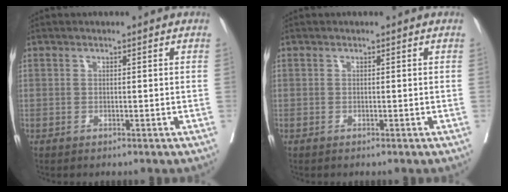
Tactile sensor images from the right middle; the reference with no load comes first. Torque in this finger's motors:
{"motor_torque": [0.18, -0.14, 0.04, 0.00]}